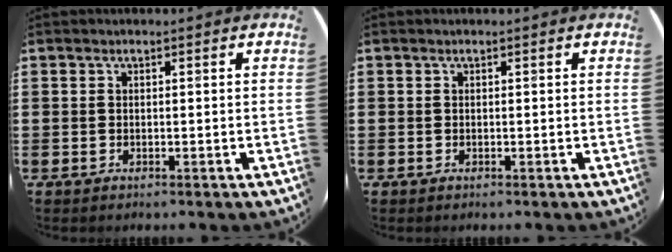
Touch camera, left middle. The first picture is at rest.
{"total": 0.0}